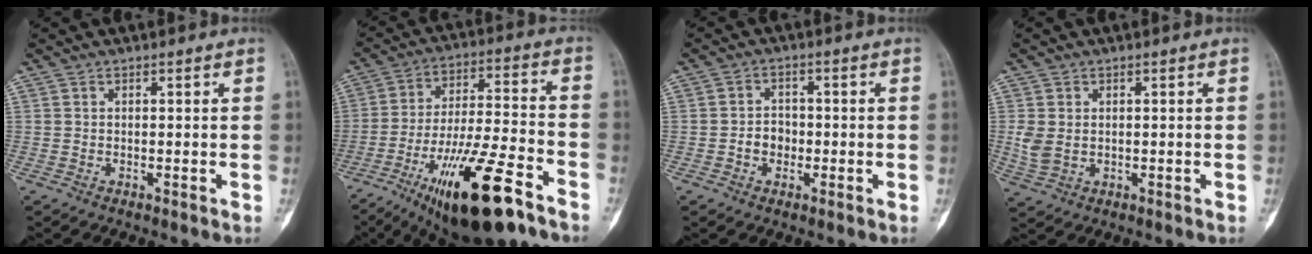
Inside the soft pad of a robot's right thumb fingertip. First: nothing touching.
{"total": 20.9, "force": [-12.2, 5.1, 16.2], "torque": [-0.285, 0.052, -0.203]}
{"total": 4.3, "force": [-1.5, 3.1, 2.6], "torque": [-0.032, 0.019, -0.032]}
{"total": 4.4, "force": [0.2, 3.2, 3.0], "torque": [-0.070, 0.000, 0.012]}